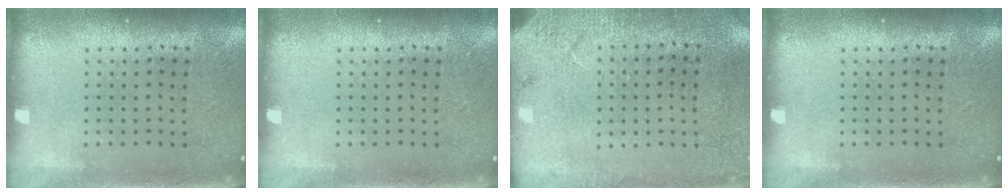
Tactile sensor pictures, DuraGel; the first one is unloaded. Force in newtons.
{"total": 0.0}
{"total": 2.7, "press": 2.2, "slide": 1.5}
{"total": 0.0}